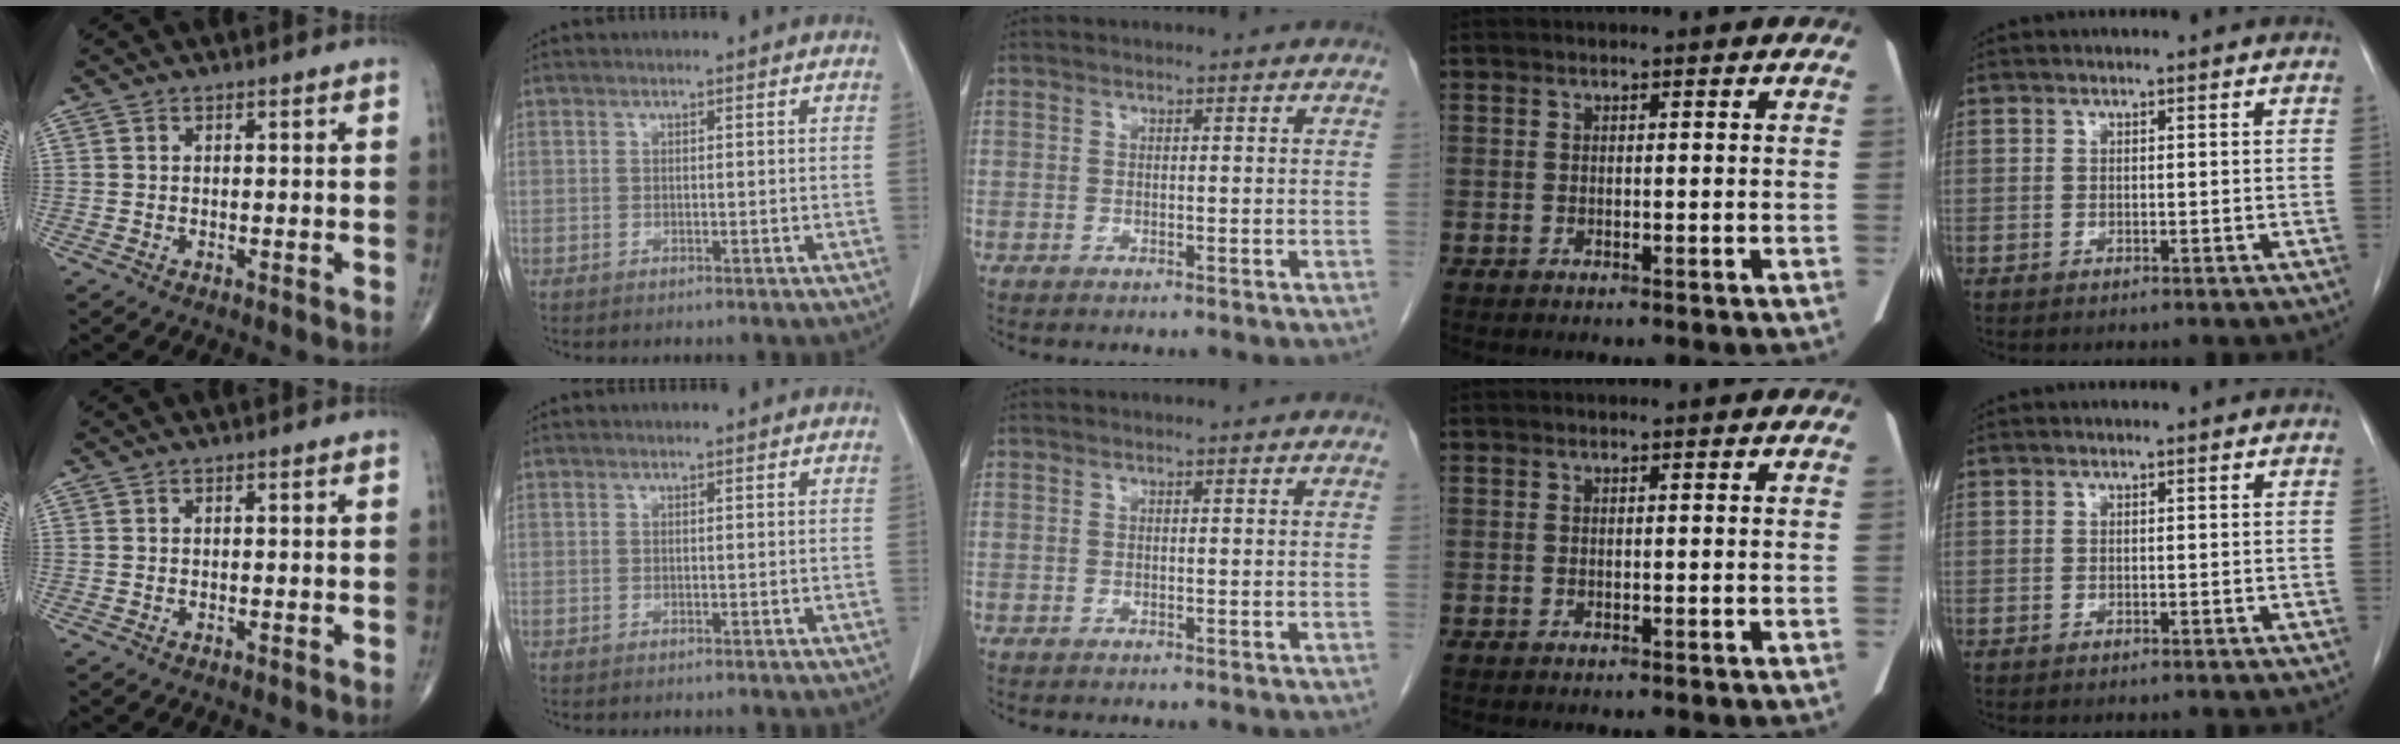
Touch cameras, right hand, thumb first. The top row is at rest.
{}